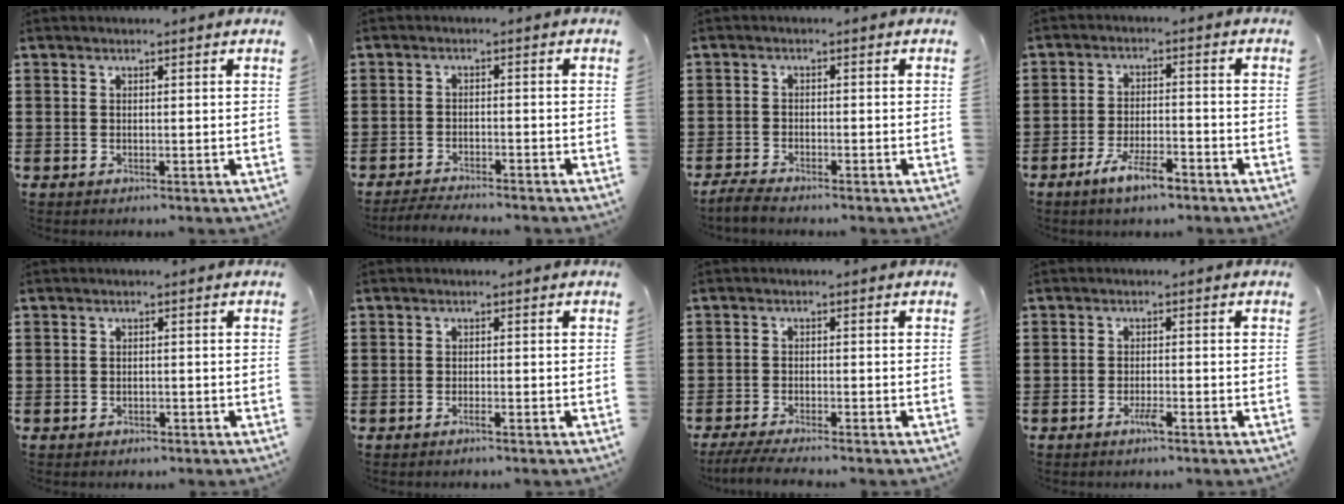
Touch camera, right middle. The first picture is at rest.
{"total": 3.0, "force": [-3.0, 0.2, 0.3], "torque": [-0.008, 0.001, -0.063]}
{"total": 2.5, "force": [-2.4, 0.3, 0.6], "torque": [-0.018, 0.003, -0.052]}
{"total": 5.9, "force": [-4.2, 1.6, 3.9], "torque": [-0.080, 0.001, -0.081]}
{"total": 1.1, "force": [-1.0, 0.5, 0.1], "torque": [-0.004, 0.001, -0.022]}
{"total": 1.0, "force": [-0.7, 0.0, 0.7], "torque": [-0.014, -0.004, -0.011]}
{"total": 3.5, "force": [-3.3, 0.2, 1.3], "torque": [-0.034, -0.009, -0.068]}
{"total": 2.1, "force": [-1.3, 0.2, 1.6], "torque": [-0.036, -0.006, -0.025]}